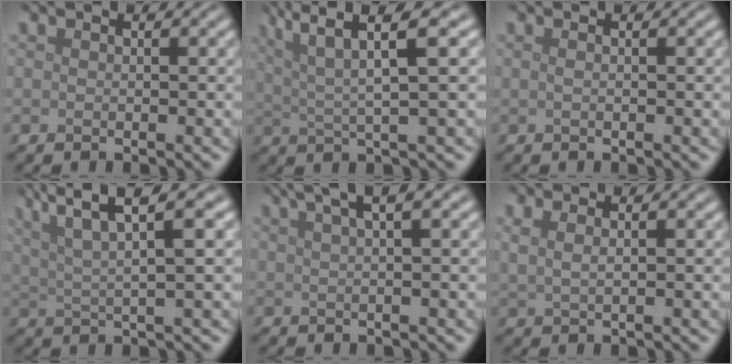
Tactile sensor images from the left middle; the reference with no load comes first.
{"total": 7.6, "force": [3.5, 1.7, 6.6], "torque": [-0.110, 0.017, 0.064]}
{"total": 0.6, "force": [0.1, 0.3, 0.6], "torque": [-0.010, 0.002, -0.002]}
{"total": 7.9, "force": [4.4, 1.8, 6.4], "torque": [-0.099, 0.023, 0.070]}
{"total": 5.9, "force": [3.8, 1.9, 4.2], "torque": [-0.040, 0.030, 0.027]}
{"total": 2.4, "force": [1.1, 1.0, 1.8], "torque": [-0.024, 0.000, 0.010]}